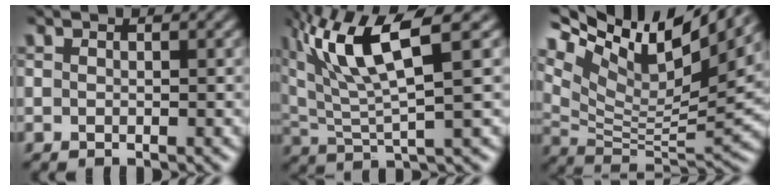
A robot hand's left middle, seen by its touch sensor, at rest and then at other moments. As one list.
[{"total": 8.9, "force": [4.3, 2.0, 7.5], "torque": [-0.150, 0.009, 0.083]}, {"total": 14.2, "force": [9.2, 4.4, 9.9], "torque": [-0.207, 0.032, 0.172]}]